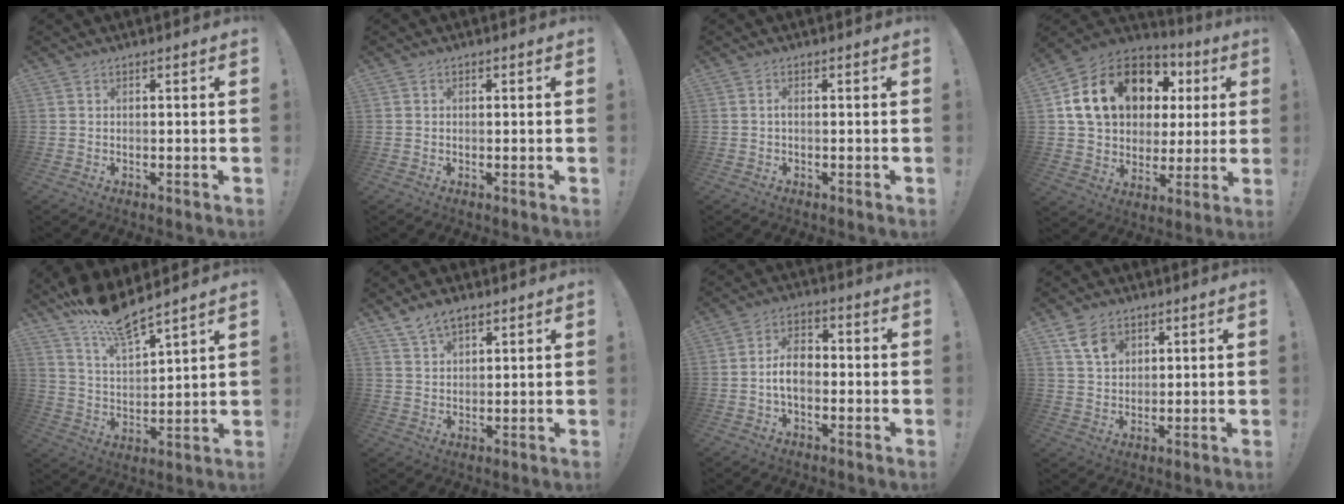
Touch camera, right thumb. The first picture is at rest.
{"total": 0.5, "force": [-0.1, 0.5, 0.1], "torque": [-0.005, 0.004, -0.002]}
{"total": 1.1, "force": [-0.4, 0.2, 1.0], "torque": [-0.020, 0.004, -0.008]}
{"total": 20.8, "force": [8.5, 14.1, 12.7], "torque": [-0.214, -0.022, 0.178]}
{"total": 11.9, "force": [11.1, 1.3, 4.0], "torque": [-0.084, -0.090, 0.195]}
{"total": 5.0, "force": [3.8, 2.1, 2.6], "torque": [-0.052, -0.011, 0.072]}
{"total": 7.9, "force": [-1.1, 4.7, 6.2], "torque": [-0.108, 0.008, -0.020]}
{"total": 7.2, "force": [3.8, 4.9, 3.7], "torque": [-0.053, -0.011, 0.070]}